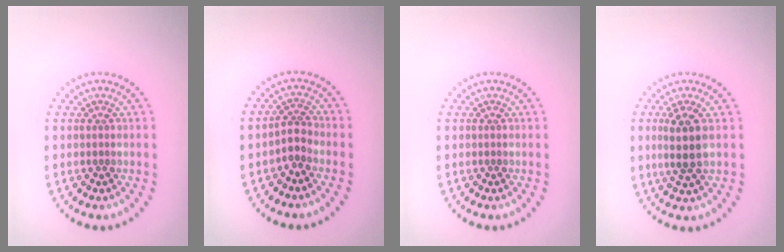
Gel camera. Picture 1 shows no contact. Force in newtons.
{"total": 1.7, "press": 1.2, "slide": 1.2}
{"total": 0.0}
{"total": 2.9, "press": 2.6, "slide": 1.4}